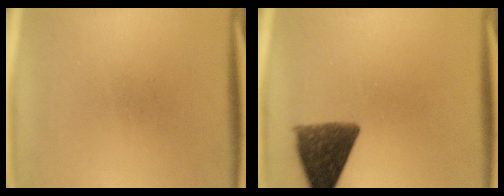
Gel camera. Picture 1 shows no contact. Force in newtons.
{"total": 10.0}